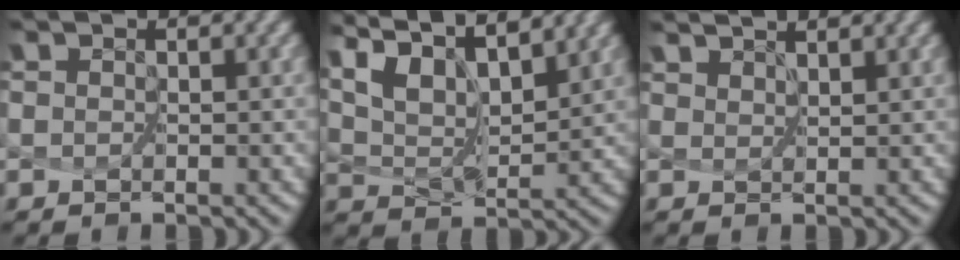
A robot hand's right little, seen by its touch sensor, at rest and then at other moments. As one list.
[{"total": 9.8, "force": [8.4, 2.2, 4.6], "torque": [-0.115, -0.001, 0.155]}, {"total": 2.9, "force": [2.7, 0.6, 1.1], "torque": [-0.041, 0.003, 0.051]}]